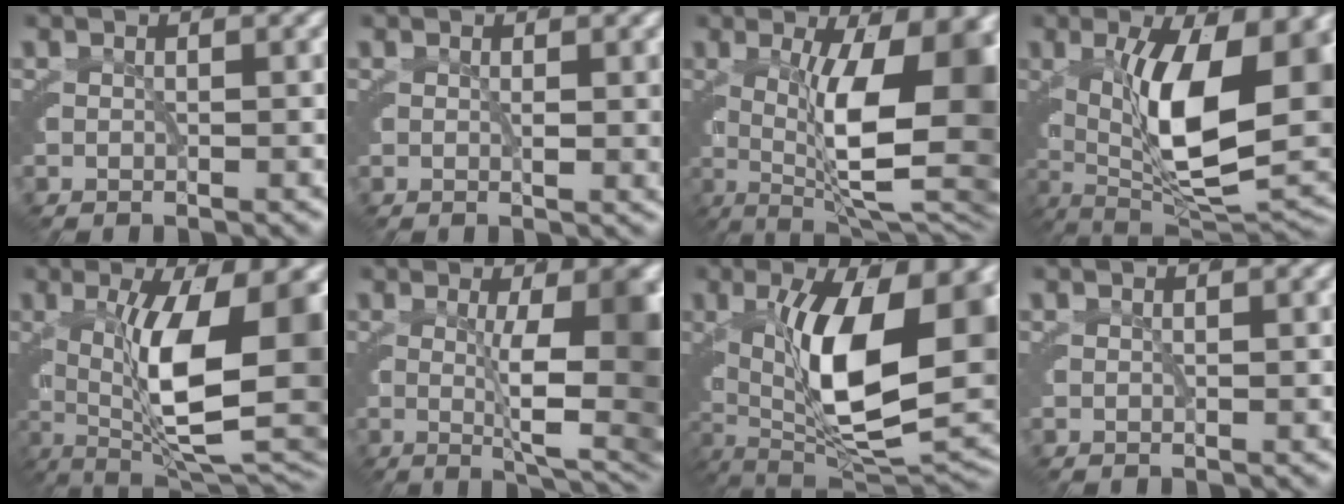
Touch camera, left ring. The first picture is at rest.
{"total": 1.2, "force": [0.5, 0.1, 1.1], "torque": [-0.014, -0.008, 0.008]}
{"total": 13.1, "force": [-0.5, 4.9, 12.1], "torque": [-0.157, -0.029, 0.010]}
{"total": 14.7, "force": [1.2, 6.4, 13.1], "torque": [-0.200, -0.032, 0.040]}
{"total": 14.3, "force": [-0.4, 5.9, 13.1], "torque": [-0.194, -0.035, 0.016]}
{"total": 10.4, "force": [-1.4, 3.0, 9.9], "torque": [-0.110, -0.027, -0.008]}
{"total": 16.3, "force": [1.2, 7.4, 14.5], "torque": [-0.233, -0.035, 0.042]}
{"total": 0.6, "force": [0.5, -0.3, 0.0], "torque": [0.006, 0.006, 0.006]}